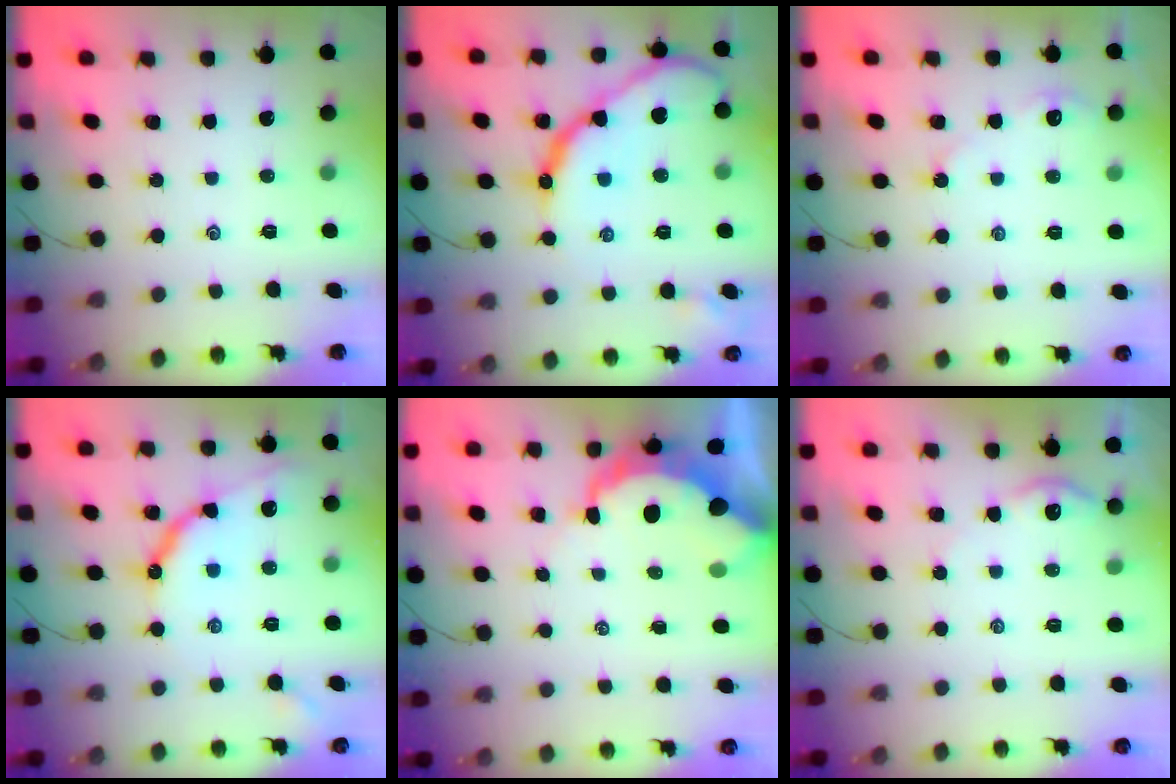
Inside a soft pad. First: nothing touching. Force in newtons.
{"total": 16.3, "press": 16.3, "slide": 0.9}
{"total": 2.8, "press": 2.8, "slide": 0.4}
{"total": 10.4, "press": 10.4, "slide": 0.8}
{"total": 8.9, "press": 8.9, "slide": 0.9}
{"total": 3.7, "press": 3.6, "slide": 0.4}